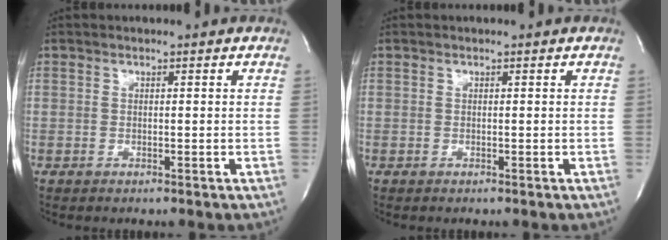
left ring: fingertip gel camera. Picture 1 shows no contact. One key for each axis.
{"total": 0.0}